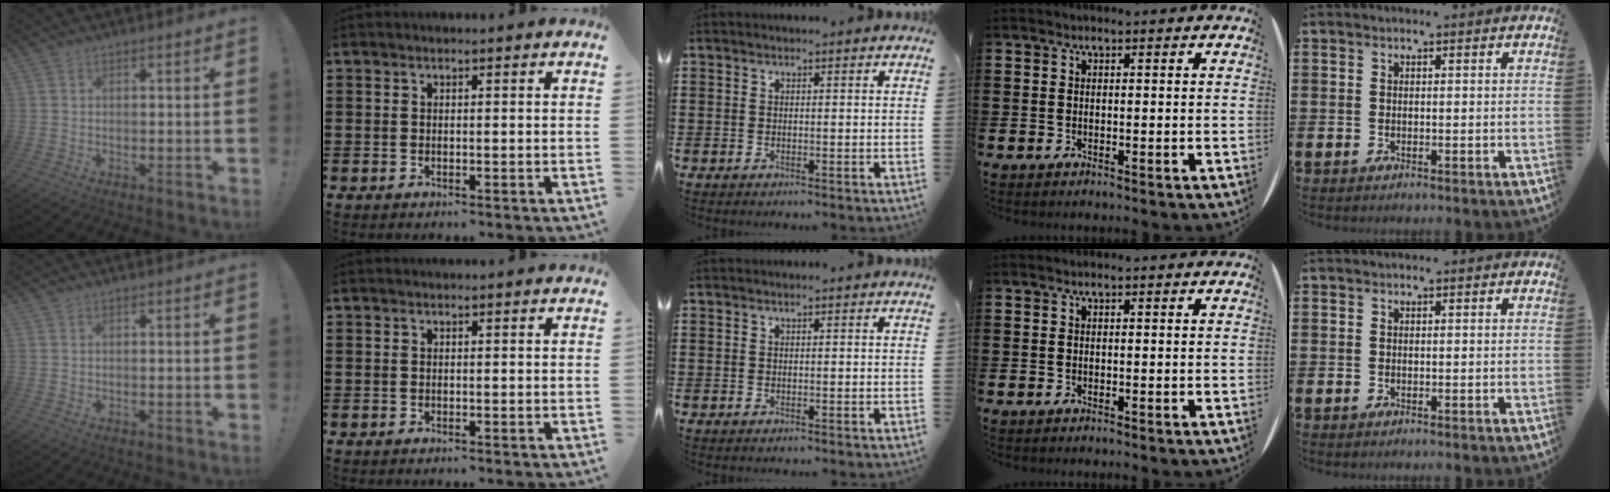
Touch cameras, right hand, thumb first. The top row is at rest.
{}